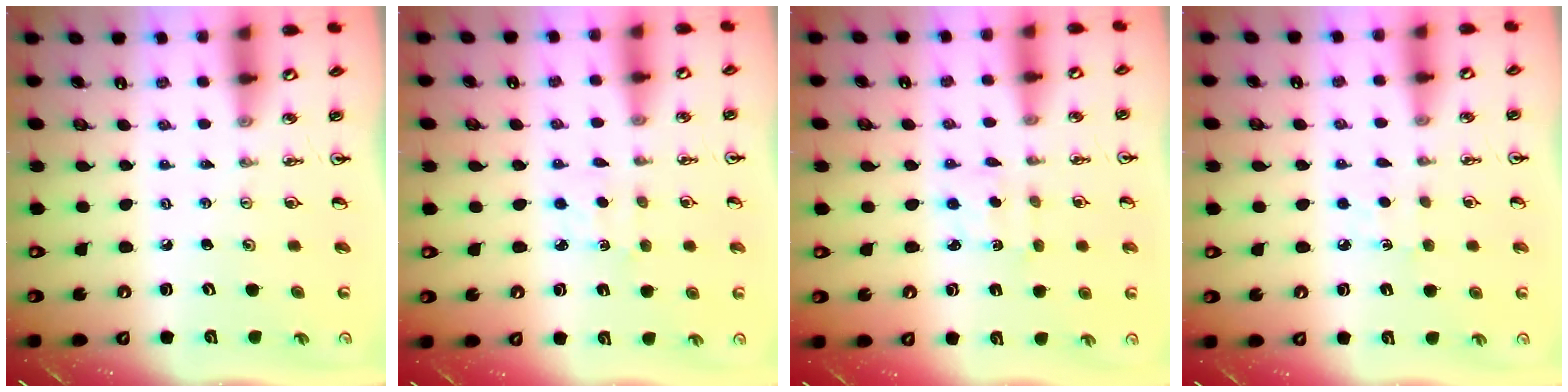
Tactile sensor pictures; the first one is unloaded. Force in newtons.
{"total": 2.7, "press": 2.6, "slide": 0.3}
{"total": 1.8, "press": 1.7, "slide": 0.5}
{"total": 4.8, "press": 4.7, "slide": 0.5}